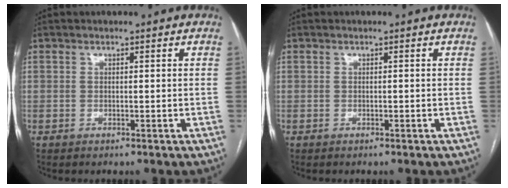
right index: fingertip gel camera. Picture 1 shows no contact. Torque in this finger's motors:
{"motor_torque": [0.02, -0.01, 0.00, 0.01]}